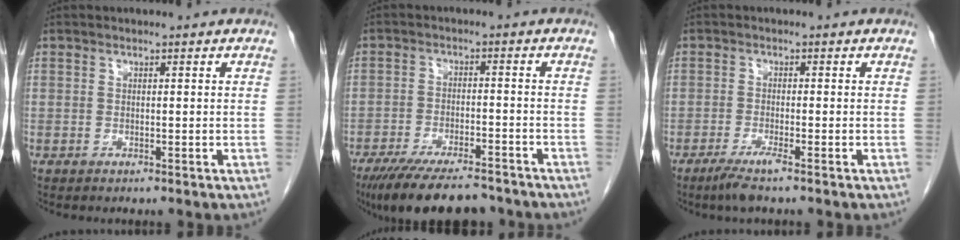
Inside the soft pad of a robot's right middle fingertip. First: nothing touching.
{"total": 14.0, "force": [-11.7, 3.1, 7.0], "torque": [-0.117, -0.016, -0.179]}
{"total": 3.3, "force": [-2.3, -0.2, 2.4], "torque": [-0.051, -0.010, -0.046]}